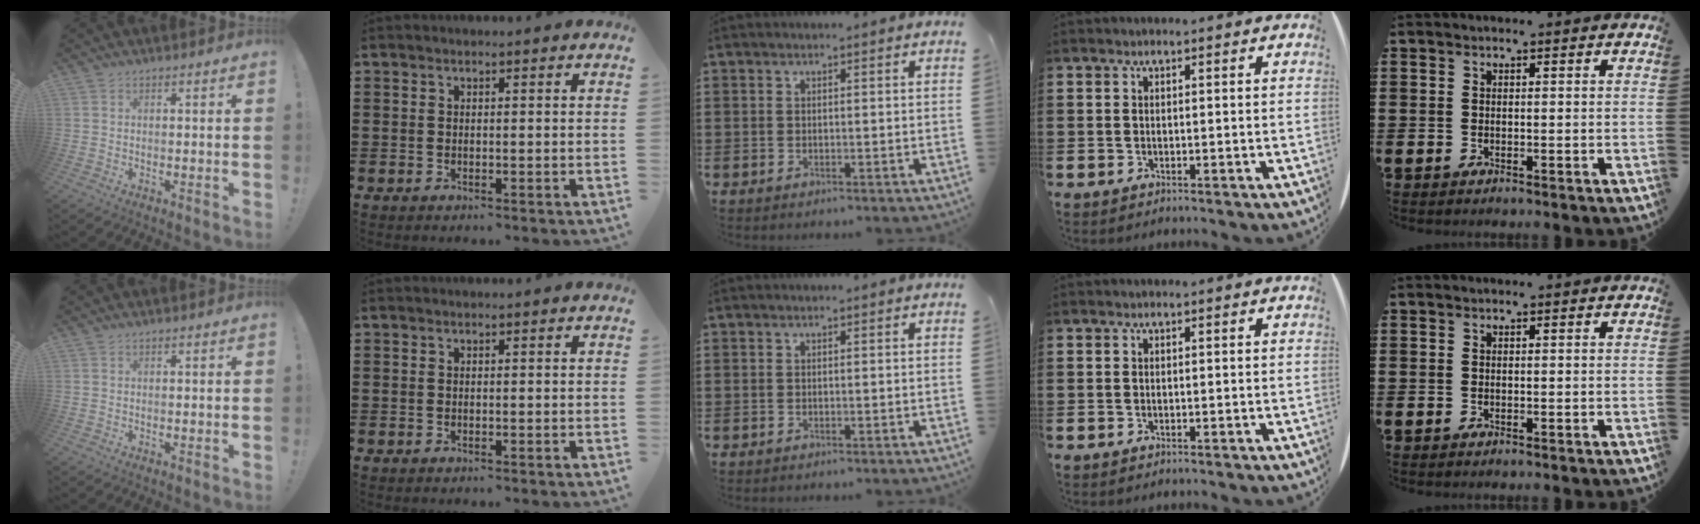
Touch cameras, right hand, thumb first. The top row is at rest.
{}